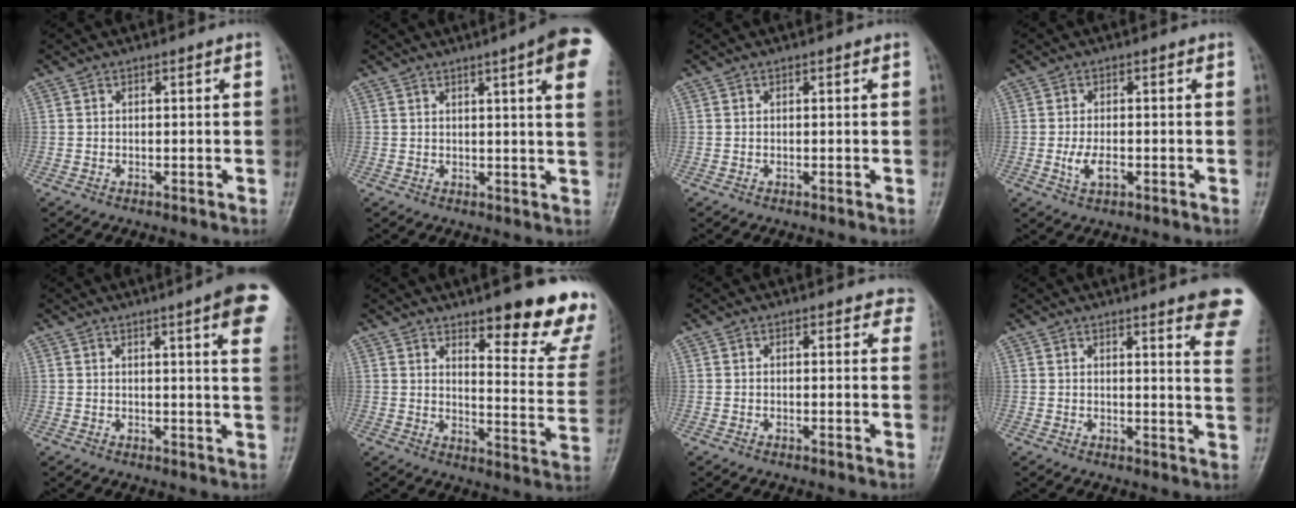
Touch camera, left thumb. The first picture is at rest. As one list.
[{"total": 12.2, "force": [5.4, 1.6, 10.8], "torque": [-0.120, -0.010, 0.055]}, {"total": 0.0}, {"total": 4.1, "force": [-1.1, 2.2, 3.2], "torque": [-0.060, -0.001, -0.021]}, {"total": 11.4, "force": [5.7, 1.3, 9.8], "torque": [-0.106, -0.014, 0.058]}, {"total": 17.2, "force": [11.5, 4.4, 12.1], "torque": [-0.113, -0.088, 0.152]}, {"total": 3.4, "force": [2.7, 1.9, 0.7], "torque": [0.028, -0.009, 0.012]}, {"total": 13.1, "force": [9.6, 2.1, 8.6], "torque": [-0.075, -0.046, 0.093]}]